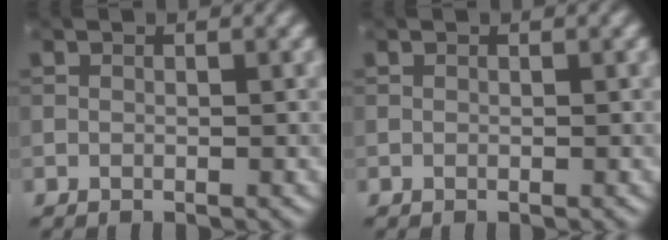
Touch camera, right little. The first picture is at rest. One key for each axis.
{"total": 0.0}